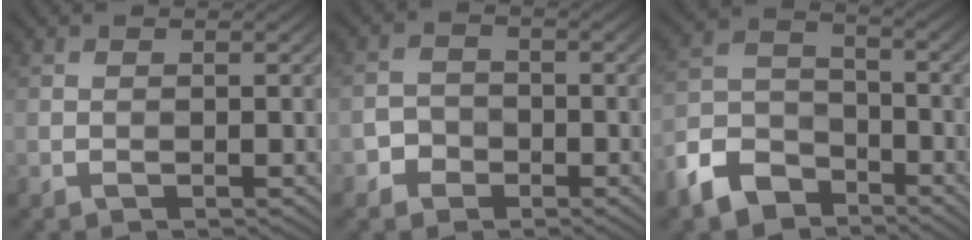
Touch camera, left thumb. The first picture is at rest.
{"total": 2.5, "force": [-1.6, 1.9, 0.3], "torque": [-0.008, -0.001, -0.035]}
{"total": 9.1, "force": [-6.2, 5.3, 4.0], "torque": [-0.098, -0.016, -0.133]}